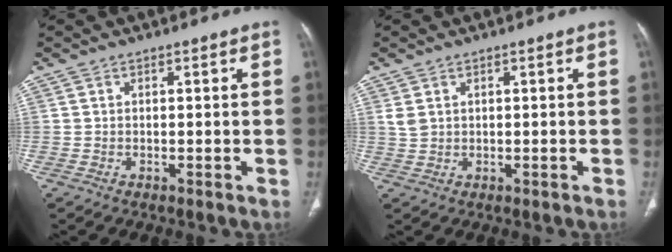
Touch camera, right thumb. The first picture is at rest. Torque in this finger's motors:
{"motor_torque": [0.35, -0.24, 0.27, -0.20, 0.00]}